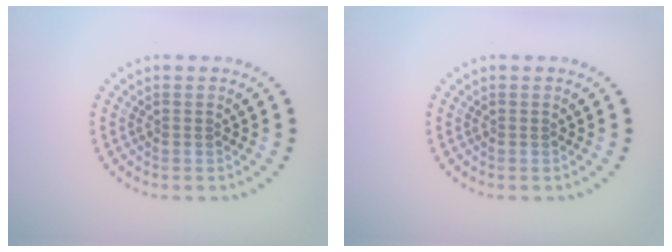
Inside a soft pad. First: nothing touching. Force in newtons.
{"total": 0.0}